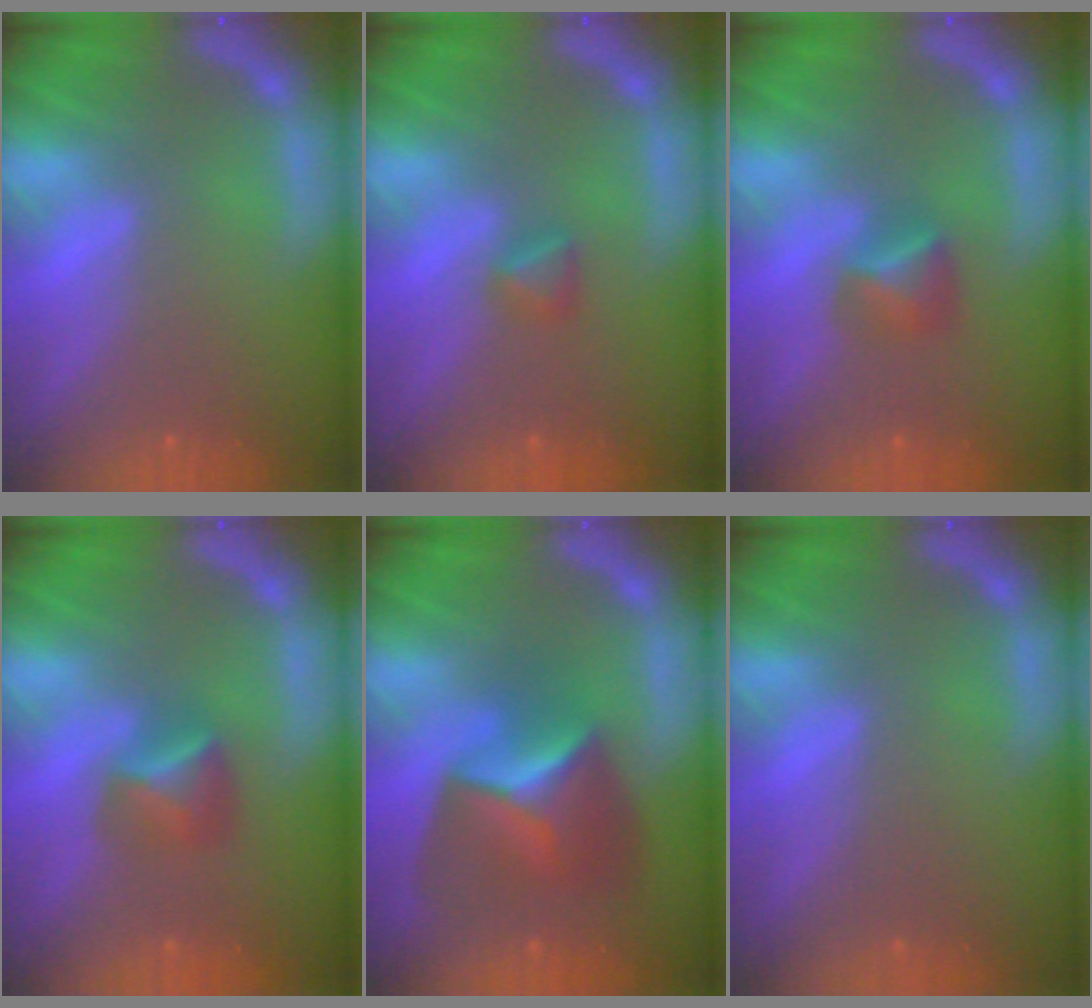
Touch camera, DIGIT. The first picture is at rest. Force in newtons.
{"total": 1.4}
{"total": 2.4}
{"total": 2.9}
{"total": 6.9}
{"total": 0.0}